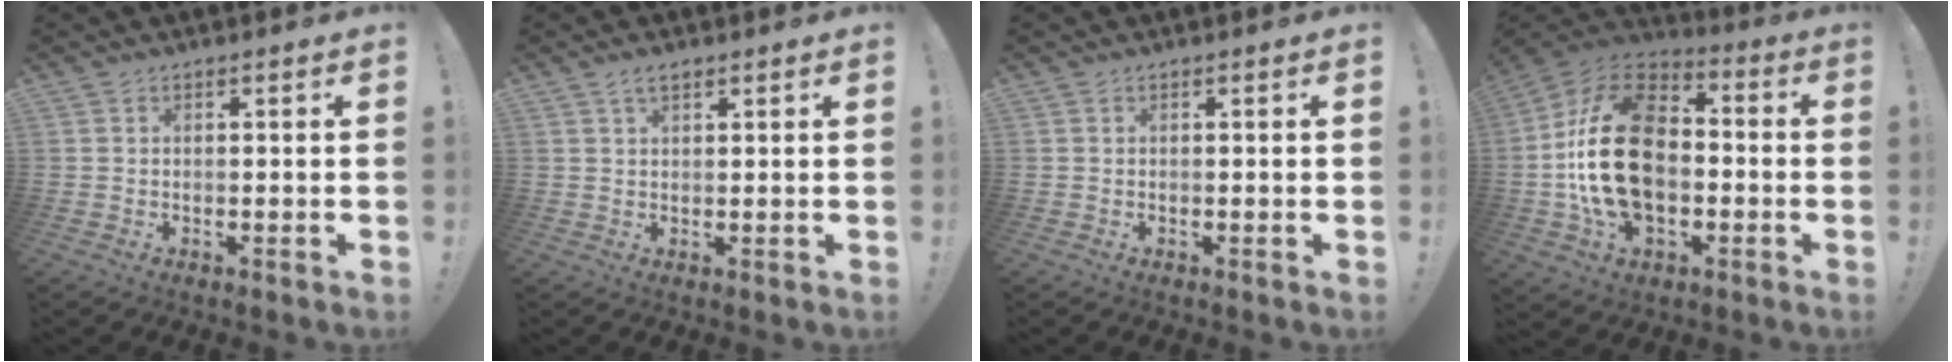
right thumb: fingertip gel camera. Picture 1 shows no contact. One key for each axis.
{"total": 2.4, "fx": 1.5, "fy": 1.0, "fz": 1.6, "tx": -0.031, "ty": -0.002, "tz": 0.027}
{"total": 0.0}
{"total": 26.2, "fx": -1.1, "fy": 17.2, "fz": 19.7, "tx": -0.376, "ty": 0.033, "tz": -0.007}